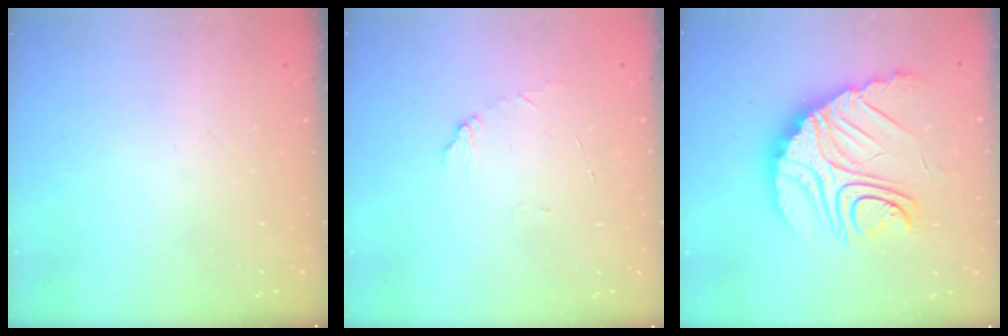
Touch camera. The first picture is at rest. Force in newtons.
{"total": 5.8, "press": 5.7, "slide": 0.5}
{"total": 21.3, "press": 21.2, "slide": 2.1}